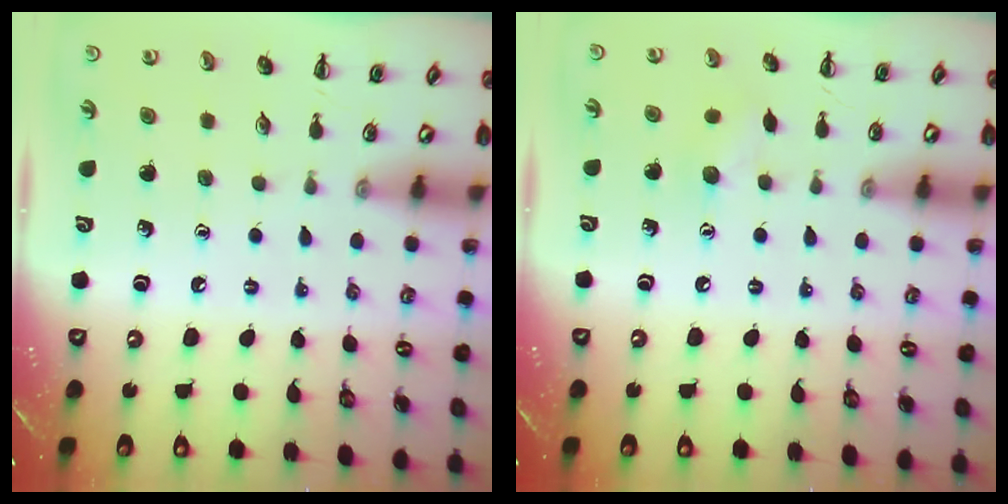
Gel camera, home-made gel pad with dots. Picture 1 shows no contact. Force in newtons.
{"total": 5.1, "press": 4.9, "slide": 1.2}